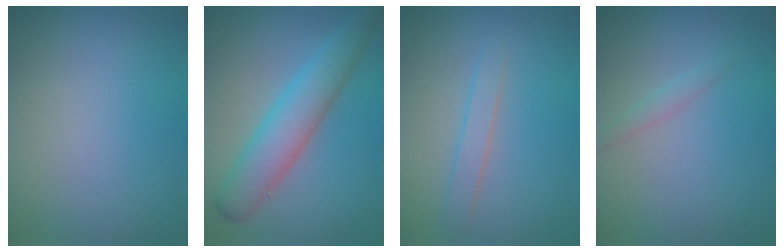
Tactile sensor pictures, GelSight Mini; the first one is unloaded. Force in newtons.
{"total": 5.3, "press": 5.3, "slide": 0.1}
{"total": 1.6, "press": 1.6, "slide": 0.0}
{"total": 0.9, "press": 0.9, "slide": 0.0}